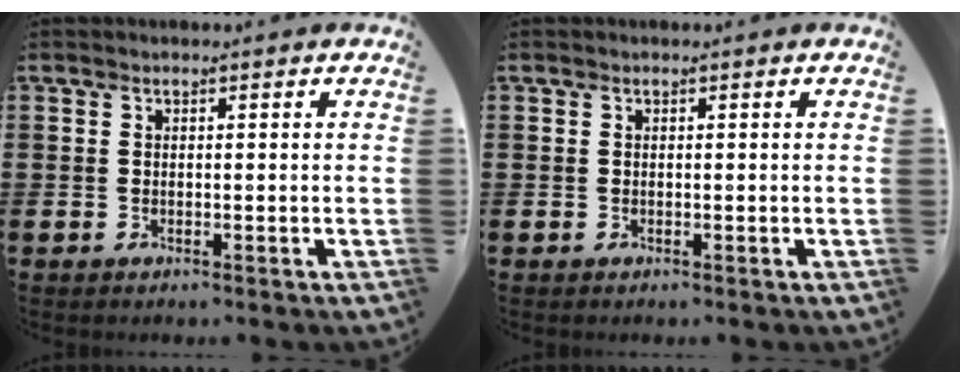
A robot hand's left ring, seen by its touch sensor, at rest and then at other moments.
{"total": 0.0}